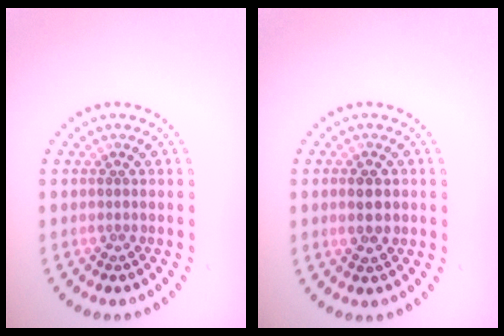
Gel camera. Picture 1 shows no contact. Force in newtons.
{"total": 2.2, "press": 2.2, "slide": 0.1}